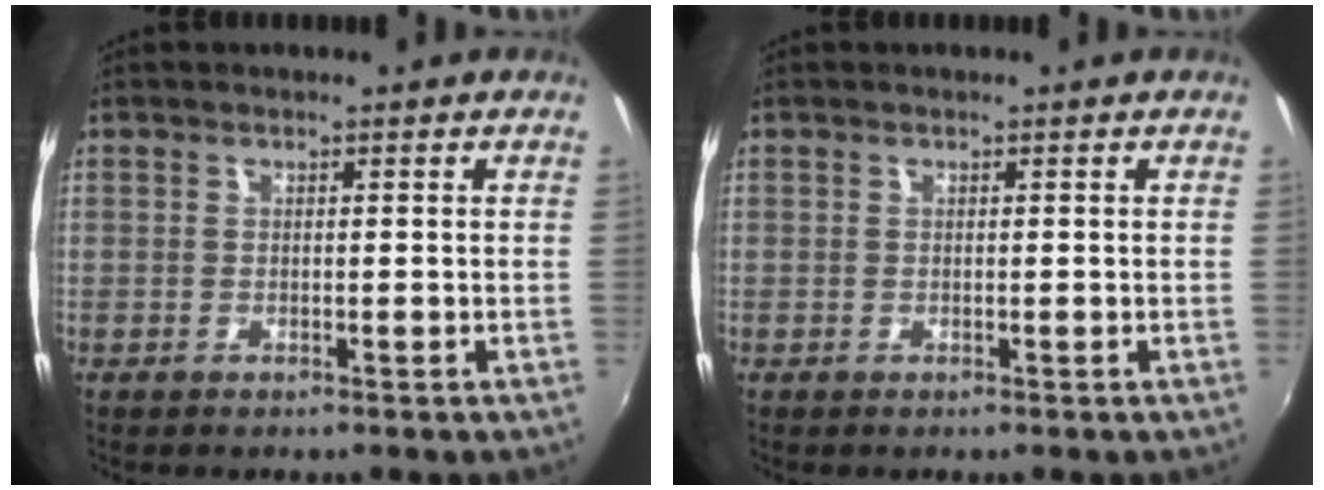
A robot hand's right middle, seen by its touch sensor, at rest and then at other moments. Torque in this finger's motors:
{"motor_torque": [0.00, 0.00, 0.00, 0.01]}